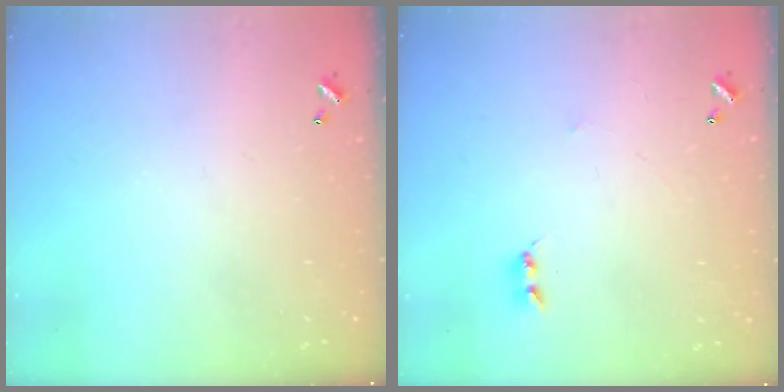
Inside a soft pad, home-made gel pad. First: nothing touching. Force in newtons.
{"total": 1.6, "press": 1.6, "slide": 0.4}